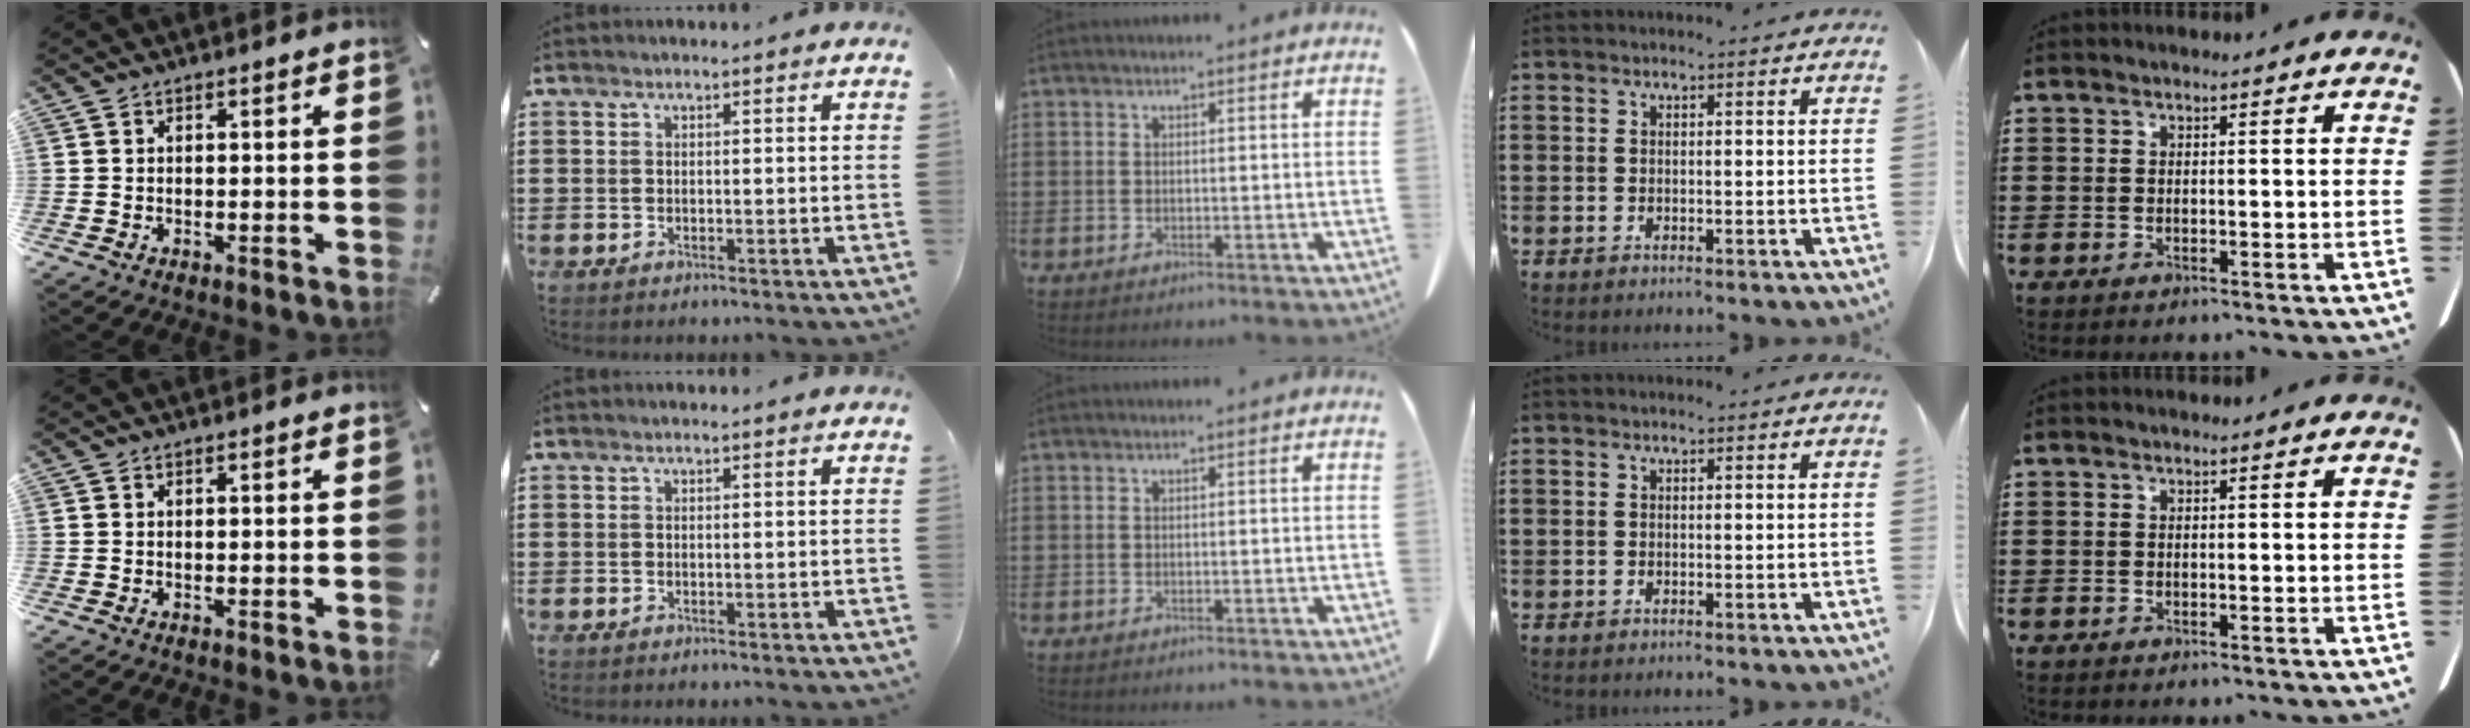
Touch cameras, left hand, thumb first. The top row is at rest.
{}